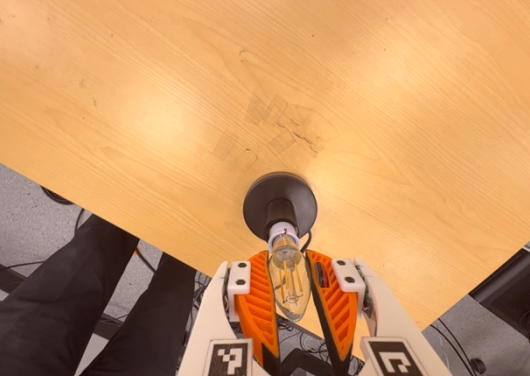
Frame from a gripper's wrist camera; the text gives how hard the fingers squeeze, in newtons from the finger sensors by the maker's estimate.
{"total": 11.7, "left": 11.4, "right": 11.9}